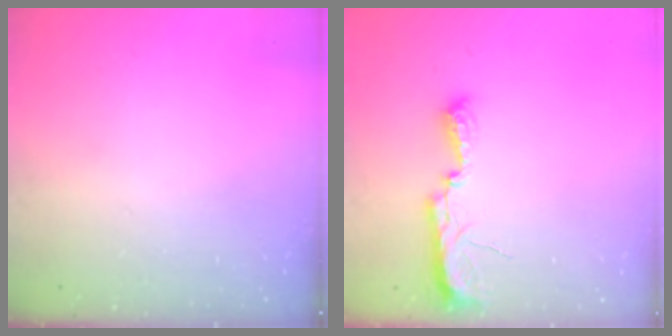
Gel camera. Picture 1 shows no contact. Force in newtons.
{"total": 7.4, "press": 7.4, "slide": 0.7}